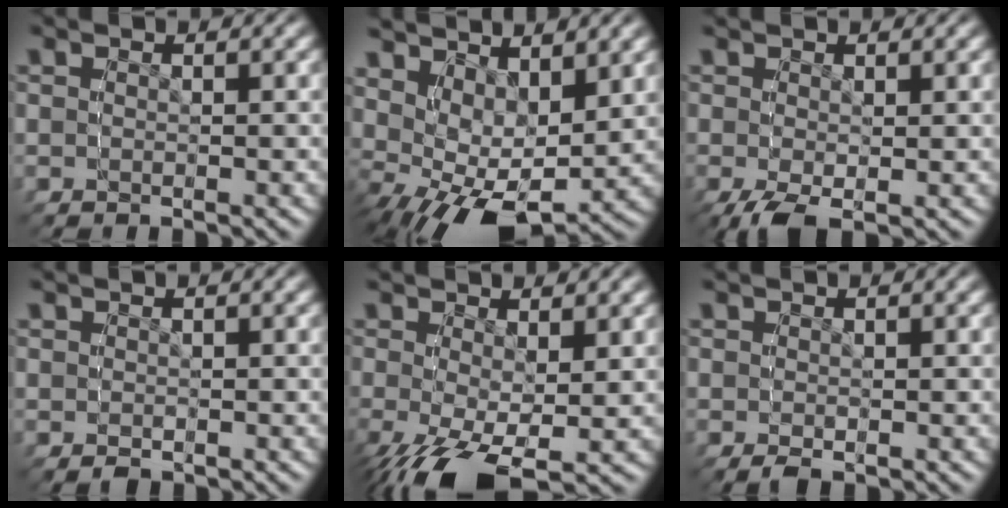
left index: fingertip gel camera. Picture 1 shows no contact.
{"total": 5.3, "force": [2.2, 4.1, 2.5], "torque": [-0.051, 0.010, 0.036]}
{"total": 0.8, "force": [0.2, 0.7, -0.1], "torque": [0.007, -0.006, 0.009]}
{"total": 1.1, "force": [0.3, 1.0, 0.3], "torque": [-0.002, -0.004, 0.008]}
{"total": 2.8, "force": [-0.8, 2.4, 1.2], "torque": [-0.014, -0.016, -0.005]}
{"total": 0.6, "force": [0.4, 0.3, 0.3], "torque": [-0.001, -0.003, 0.009]}